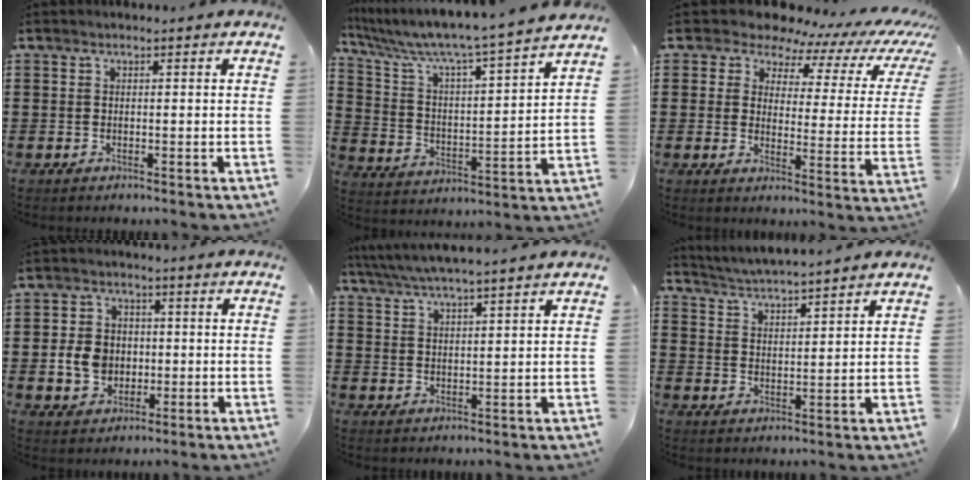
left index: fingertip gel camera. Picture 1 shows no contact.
{"total": 6.2, "force": [5.5, -0.5, 2.8], "torque": [-0.082, -0.054, 0.082]}
{"total": 6.4, "force": [5.6, 2.5, 1.9], "torque": [-0.058, -0.040, 0.092]}
{"total": 6.0, "force": [-0.6, 5.0, 3.3], "torque": [-0.070, 0.008, -0.014]}
{"total": 4.6, "force": [4.2, -0.6, 1.6], "torque": [-0.045, -0.018, 0.074]}
{"total": 3.8, "force": [3.7, -0.7, 0.4], "torque": [-0.025, -0.025, 0.063]}